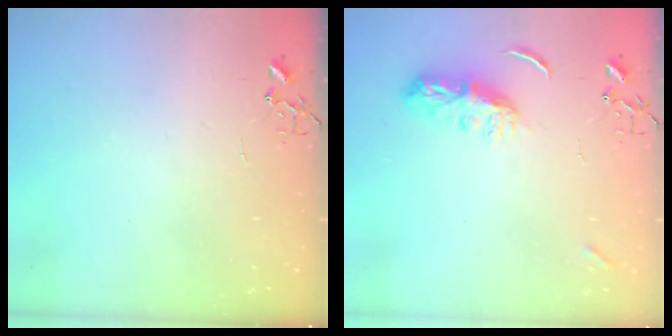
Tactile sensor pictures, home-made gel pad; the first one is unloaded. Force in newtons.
{"total": 7.4, "press": 7.4, "slide": 0.5}